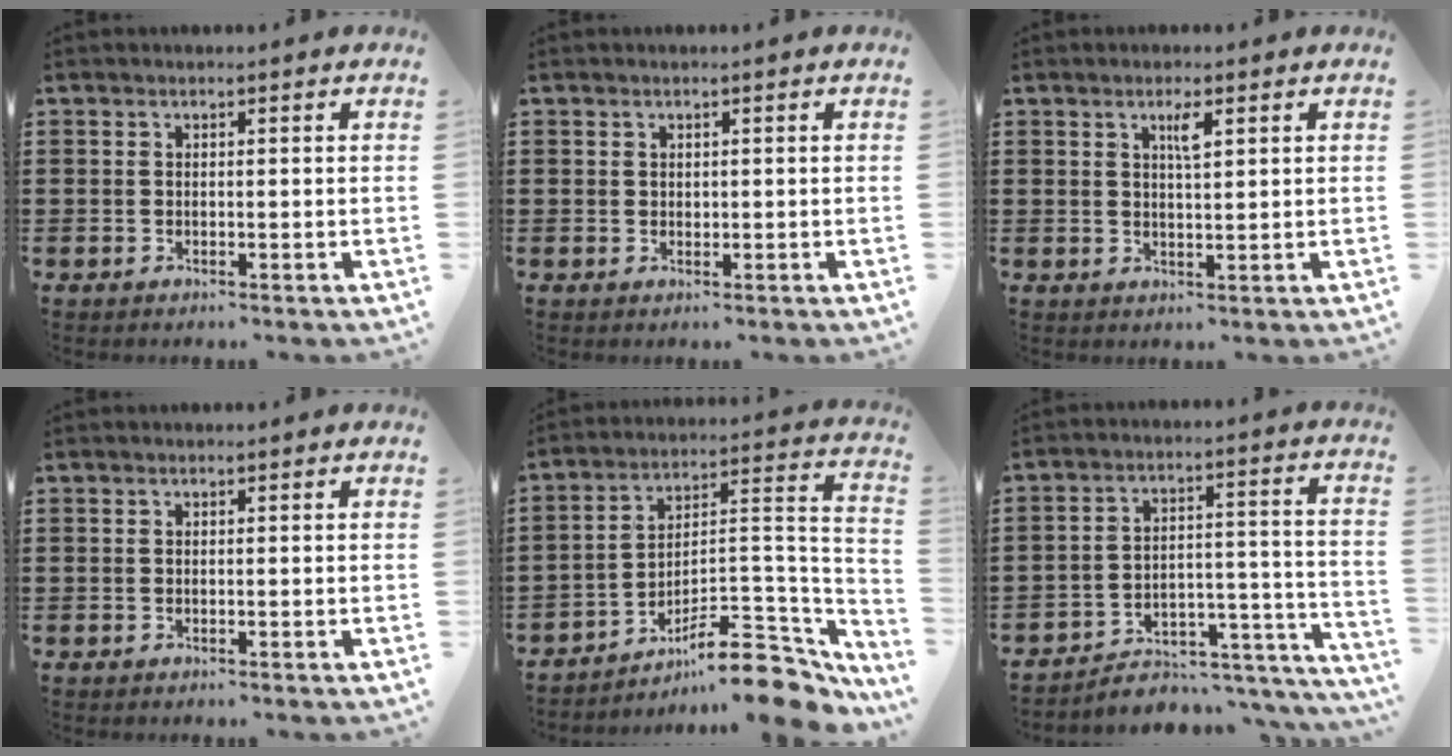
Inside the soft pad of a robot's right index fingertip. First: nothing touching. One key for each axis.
{"total": 0.8, "fx": 0.5, "fy": 0.6, "fz": 0.2, "tx": -0.006, "ty": 0.002, "tz": 0.010}
{"total": 2.6, "fx": 1.2, "fy": 0.5, "fz": 2.3, "tx": -0.040, "ty": 0.001, "tz": 0.016}
{"total": 0.0}
{"total": 12.1, "fx": -9.1, "fy": 3.5, "fz": 7.2, "tx": -0.088, "ty": 0.029, "tz": -0.165}
{"total": 5.1, "fx": -4.7, "fy": 1.7, "fz": 1.2, "tx": -0.020, "ty": 0.009, "tz": -0.094}